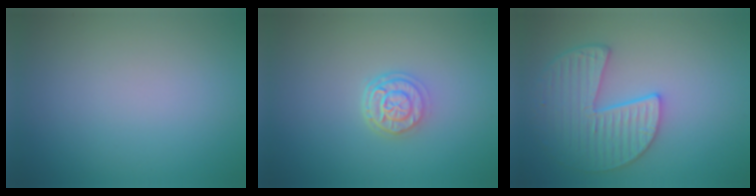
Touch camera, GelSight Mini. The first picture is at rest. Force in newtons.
{"total": 3.1, "press": 2.5, "slide": 2.0}
{"total": 4.9, "press": 4.7, "slide": 1.6}